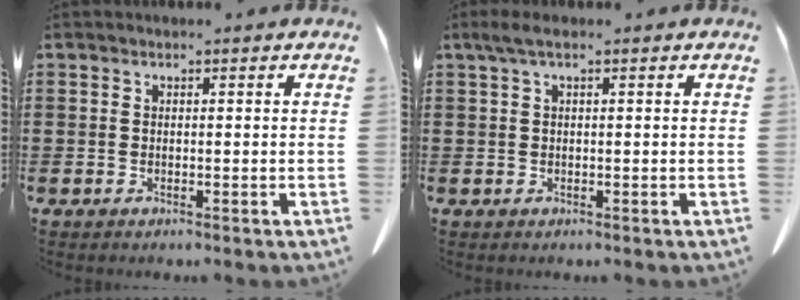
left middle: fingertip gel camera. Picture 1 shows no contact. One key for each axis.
{"total": 1.6, "fx": 0.2, "fy": 0.3, "fz": 1.5, "tx": -0.029, "ty": 0.002, "tz": 0.004}